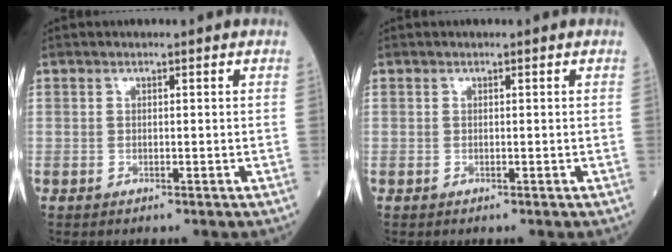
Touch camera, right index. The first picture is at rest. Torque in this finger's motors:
{"motor_torque": [0.01, 0.01, 0.00, 0.00]}